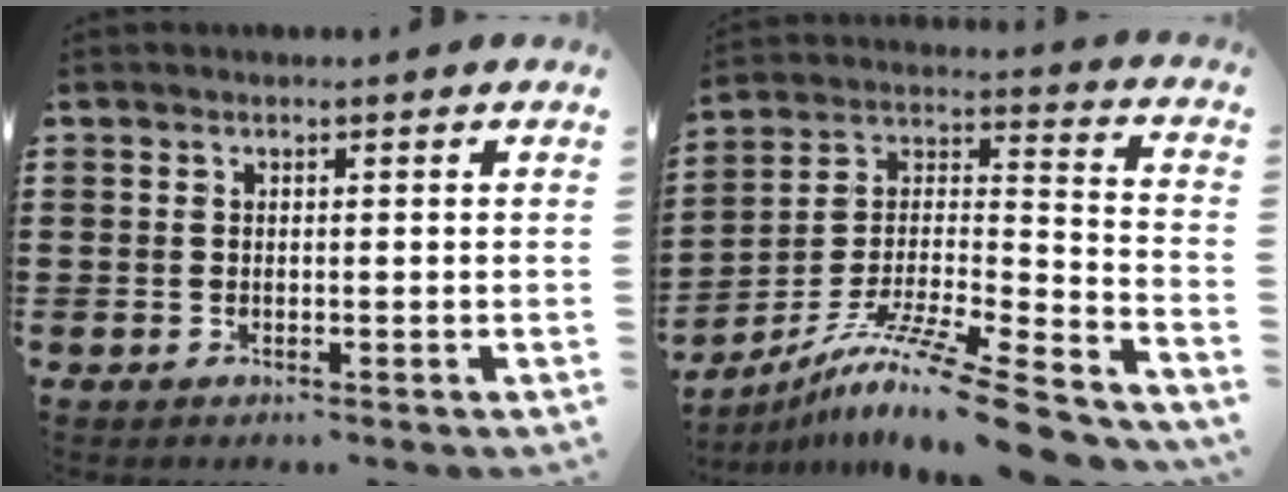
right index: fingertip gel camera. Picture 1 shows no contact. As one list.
[{"total": 13.0, "force": [-10.0, 0.7, 8.2], "torque": [-0.141, 0.011, -0.188]}]